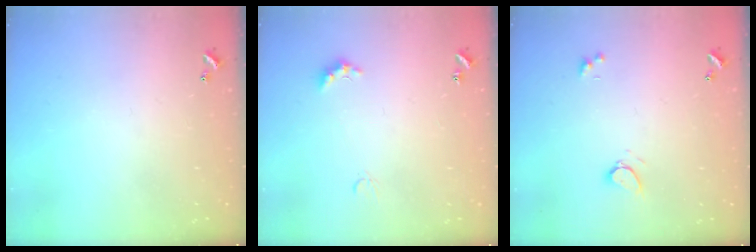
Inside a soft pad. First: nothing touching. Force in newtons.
{"total": 2.1, "press": 2.0, "slide": 0.5}
{"total": 0.9, "press": 0.8, "slide": 0.5}